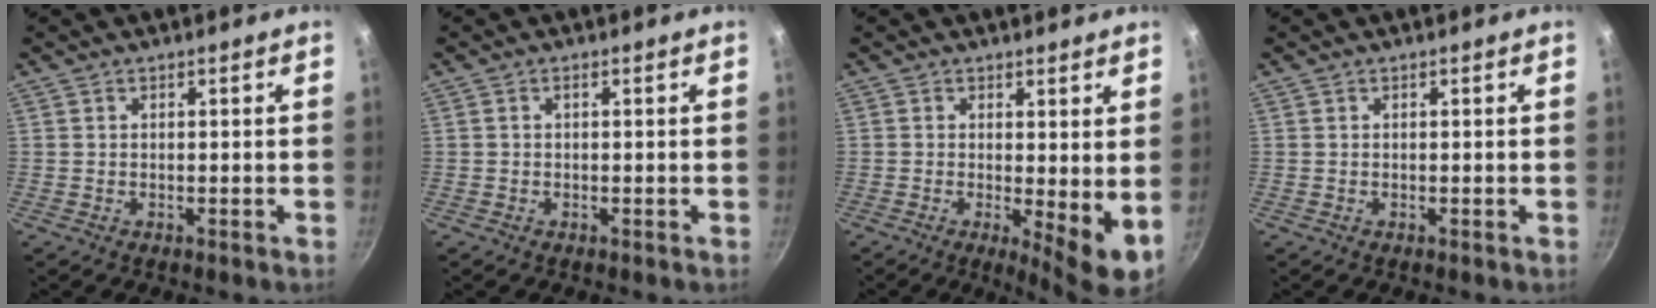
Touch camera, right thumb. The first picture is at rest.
{"total": 0.5, "force": [0.0, 0.2, 0.5], "torque": [-0.010, 0.005, 0.002]}
{"total": 6.4, "force": [0.3, 2.0, 6.0], "torque": [-0.085, -0.019, 0.006]}
{"total": 0.0}